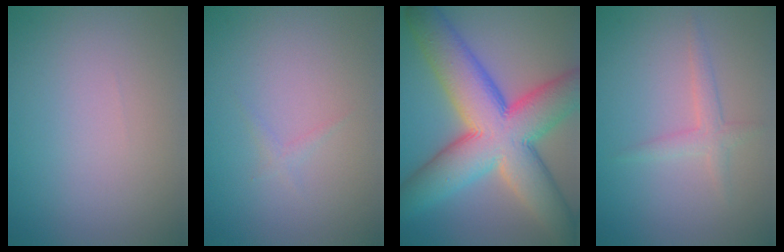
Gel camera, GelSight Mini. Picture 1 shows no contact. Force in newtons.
{"total": 0.6, "press": 0.6, "slide": 0.0}
{"total": 14.3, "press": 14.3, "slide": 0.7}
{"total": 2.3, "press": 2.3, "slide": 0.1}